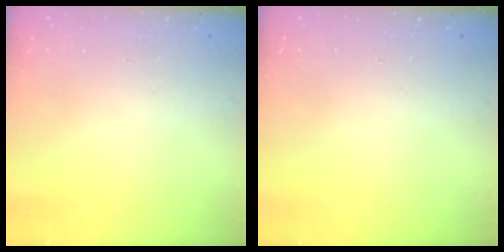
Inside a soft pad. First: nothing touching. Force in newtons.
{"total": 0.0}